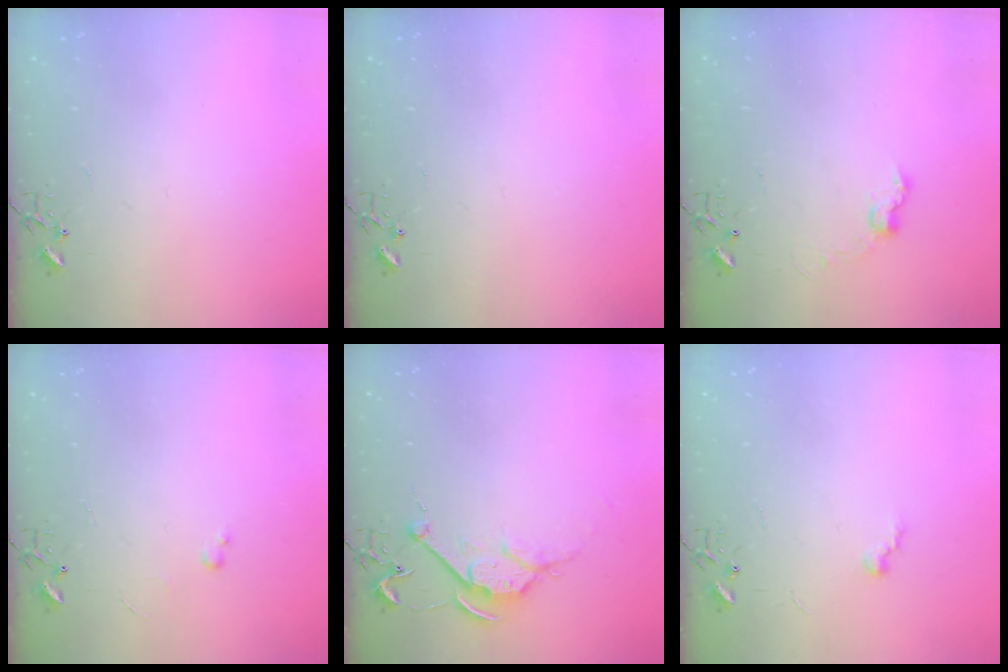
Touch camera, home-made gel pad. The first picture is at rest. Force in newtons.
{"total": 0.0}
{"total": 7.8, "press": 7.8, "slide": 0.8}
{"total": 2.6, "press": 2.6, "slide": 0.4}
{"total": 7.9, "press": 7.8, "slide": 0.9}
{"total": 5.3, "press": 5.3, "slide": 0.5}